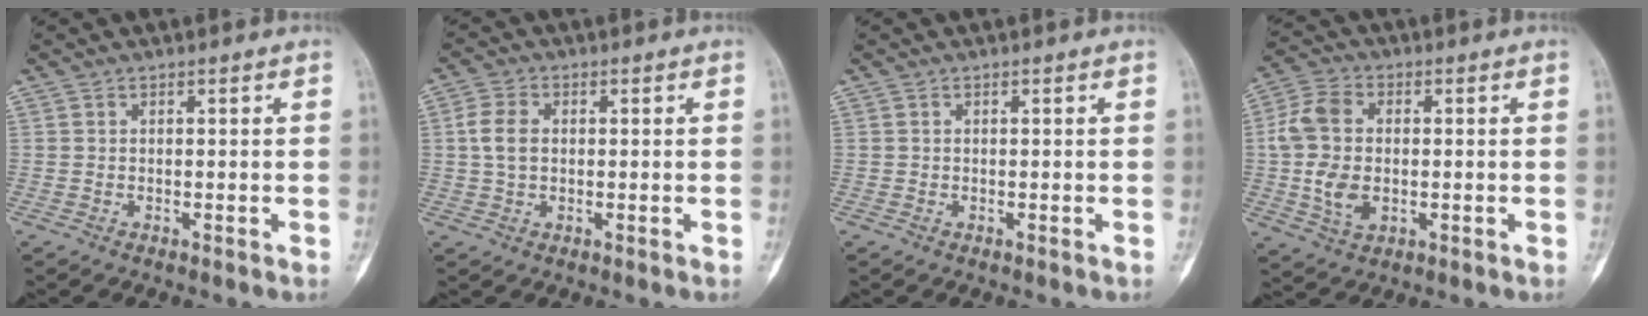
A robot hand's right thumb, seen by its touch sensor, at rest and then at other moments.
{"total": 5.0, "force": [0.6, 3.4, 3.5], "torque": [-0.069, 0.005, 0.006]}
{"total": 0.0}
{"total": 11.1, "force": [-0.3, 7.5, 8.1], "torque": [-0.151, 0.007, -0.009]}